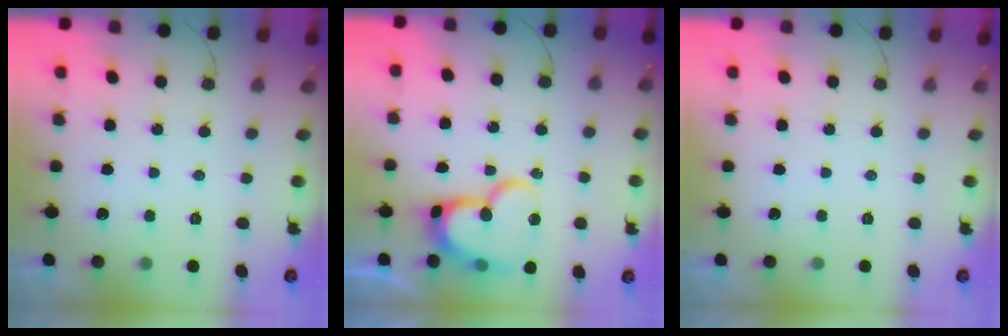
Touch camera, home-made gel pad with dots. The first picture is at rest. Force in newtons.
{"total": 17.5, "press": 17.4, "slide": 2.0}
{"total": 0.0}